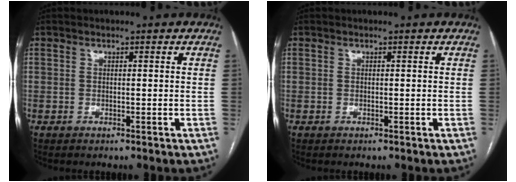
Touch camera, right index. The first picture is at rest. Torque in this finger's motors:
{"motor_torque": [0.04, 0.00, 0.03, 0.01]}